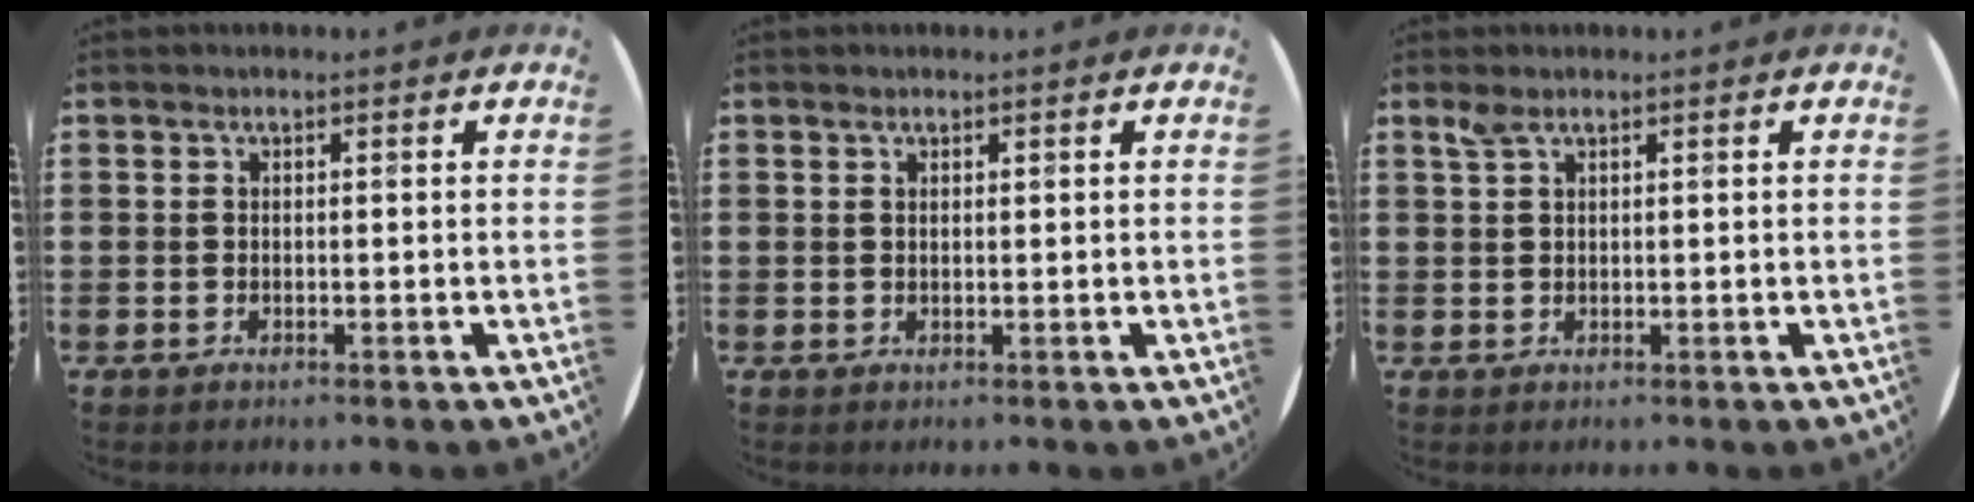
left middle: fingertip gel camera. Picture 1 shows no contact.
{"total": 0.5, "force": [0.4, 0.0, 0.3], "torque": [-0.006, -0.001, 0.009]}
{"total": 1.2, "force": [0.9, 0.4, 0.7], "torque": [-0.015, 0.002, 0.017]}